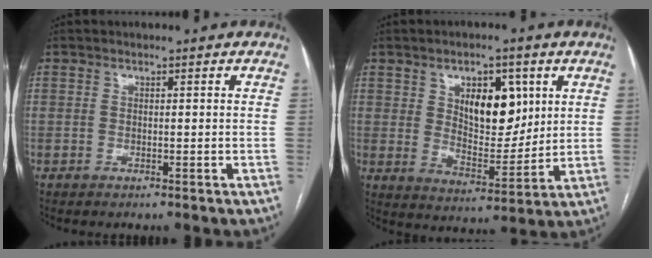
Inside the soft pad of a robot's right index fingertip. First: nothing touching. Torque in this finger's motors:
{"motor_torque": [0.24, 0.36, 0.09, 0.02]}